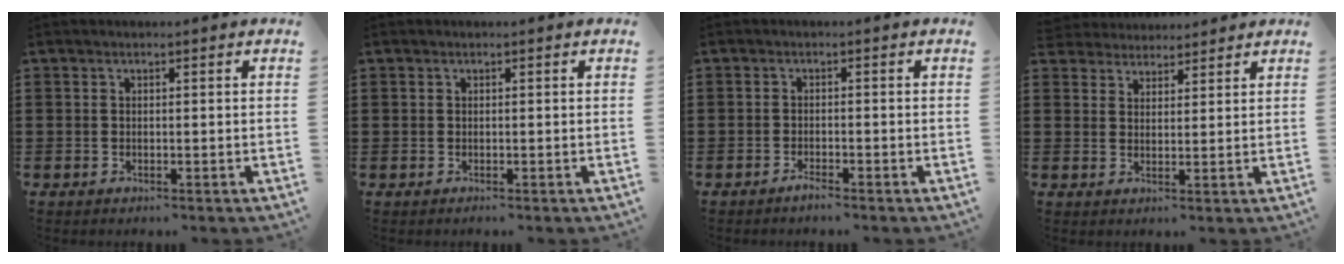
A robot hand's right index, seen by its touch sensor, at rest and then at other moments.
{"total": 0.0}
{"total": 1.3, "force": [-1.2, 0.1, 0.4], "torque": [-0.011, -0.003, -0.022]}
{"total": 3.1, "force": [3.0, 0.9, -0.5], "torque": [-0.001, -0.002, 0.059]}